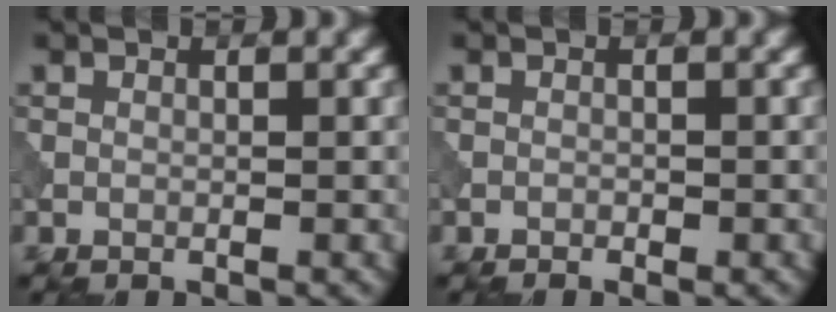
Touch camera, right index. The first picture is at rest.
{"total": 0.5, "force": [-0.4, 0.2, 0.2], "torque": [-0.001, 0.000, -0.007]}